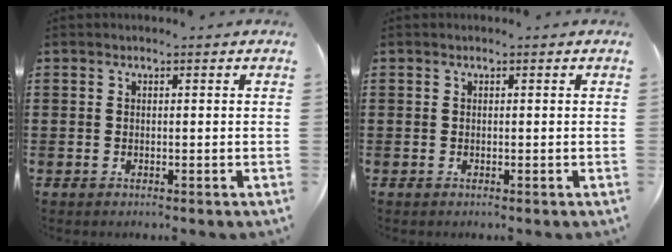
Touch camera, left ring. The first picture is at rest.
{"total": 0.0}